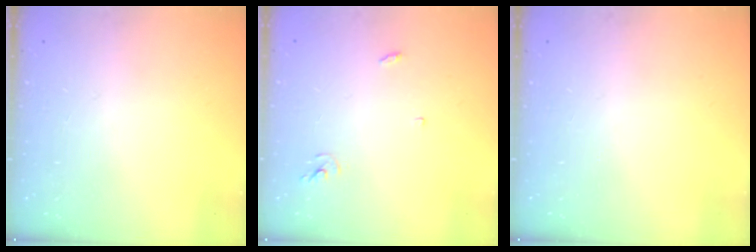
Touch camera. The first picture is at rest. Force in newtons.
{"total": 3.0, "press": 3.0, "slide": 0.2}
{"total": 0.0}